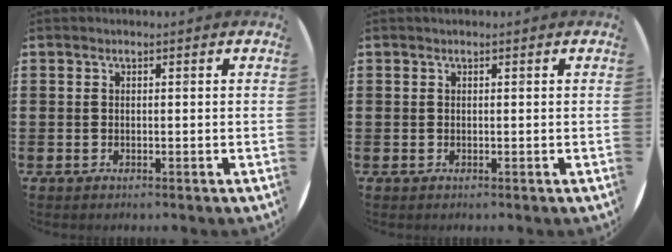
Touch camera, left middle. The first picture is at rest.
{"total": 0.0}